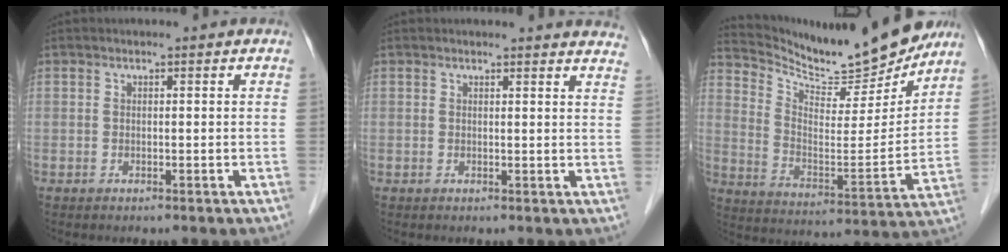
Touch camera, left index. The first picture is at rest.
{"total": 8.4, "force": [8.2, 0.2, 1.5], "torque": [0.001, -0.032, 0.058]}
{"total": 17.3, "force": [16.4, 2.1, 5.0], "torque": [-0.101, -0.041, 0.256]}